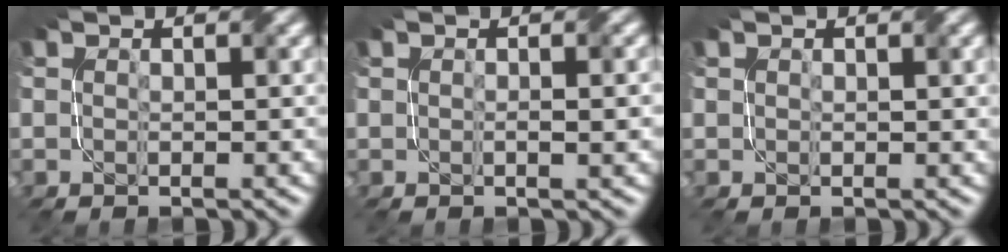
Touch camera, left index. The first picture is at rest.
{"total": 1.3, "force": [0.0, 0.2, 1.3], "torque": [-0.020, -0.001, -0.001]}
{"total": 0.9, "force": [0.6, 0.6, 0.3], "torque": [-0.007, 0.000, 0.013]}